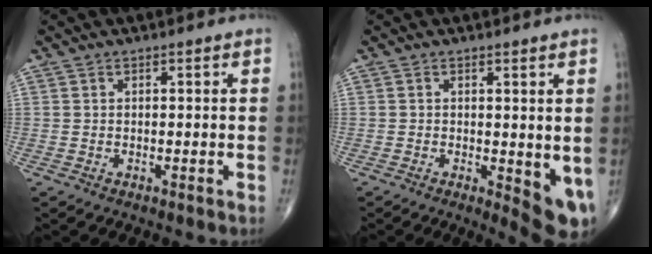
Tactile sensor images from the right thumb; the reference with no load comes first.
{"total": 6.5, "force": [-0.5, 2.3, 6.1], "torque": [-0.074, -0.016, -0.004]}